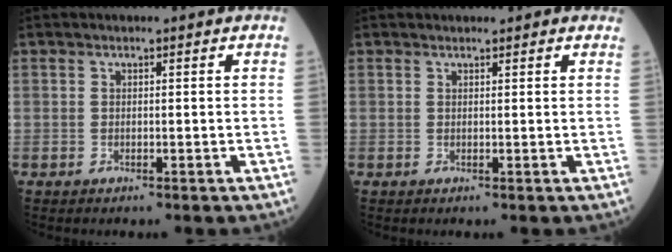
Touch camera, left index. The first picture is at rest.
{"total": 1.9, "force": [1.7, 0.6, 0.6], "torque": [-0.011, 0.014, 0.017]}